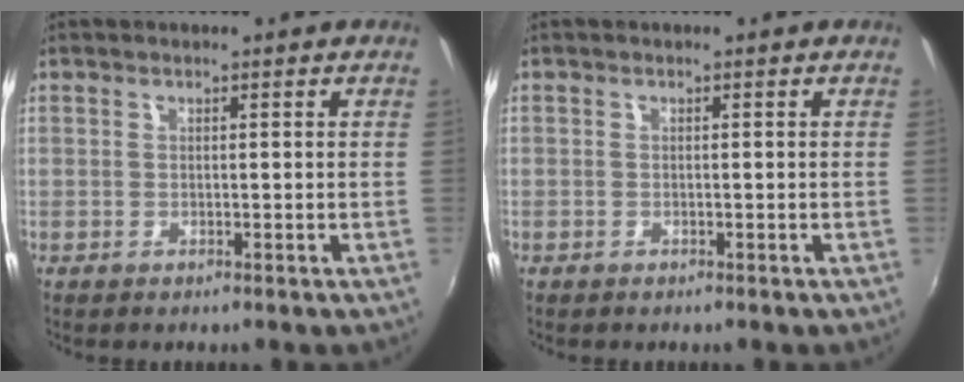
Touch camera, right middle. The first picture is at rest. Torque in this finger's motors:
{"motor_torque": [1.06, -1.08, -0.57, -0.21]}